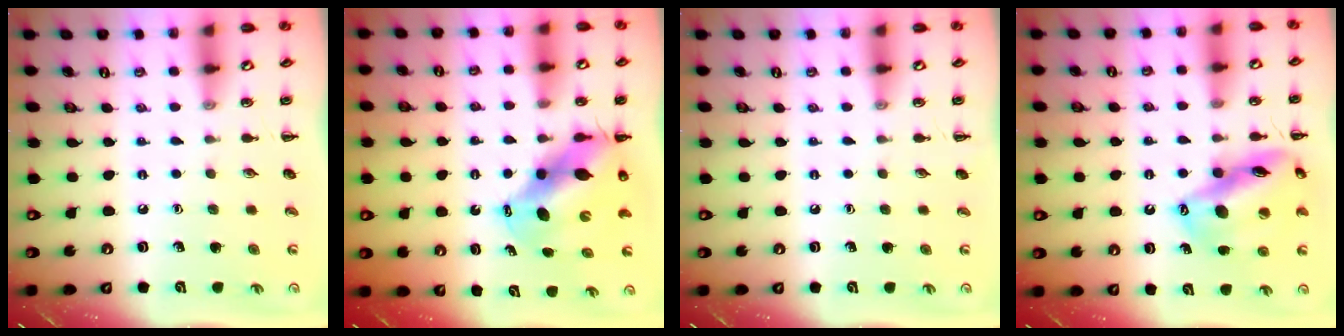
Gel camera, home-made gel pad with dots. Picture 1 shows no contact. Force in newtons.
{"total": 11.6, "press": 11.3, "slide": 2.9}
{"total": 0.0}
{"total": 16.9, "press": 16.5, "slide": 4.0}